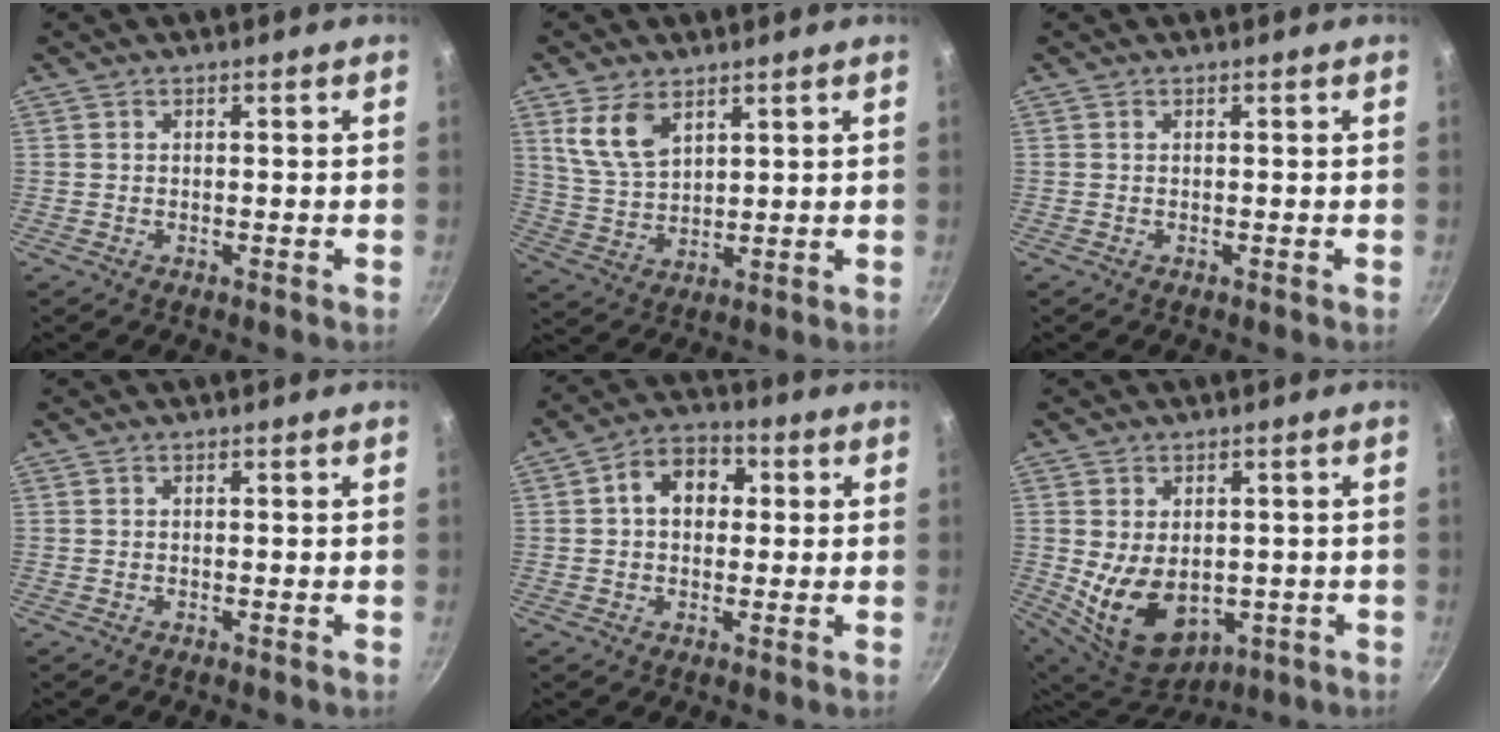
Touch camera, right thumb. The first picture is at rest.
{"total": 8.6, "force": [4.6, 4.7, 5.6], "torque": [-0.096, -0.025, 0.099]}
{"total": 0.0}
{"total": 0.0}
{"total": 8.9, "force": [1.5, 6.6, 5.8], "torque": [-0.053, 0.019, 0.009]}
{"total": 13.2, "force": [-1.3, 9.2, 9.5], "torque": [-0.139, -0.017, 0.009]}